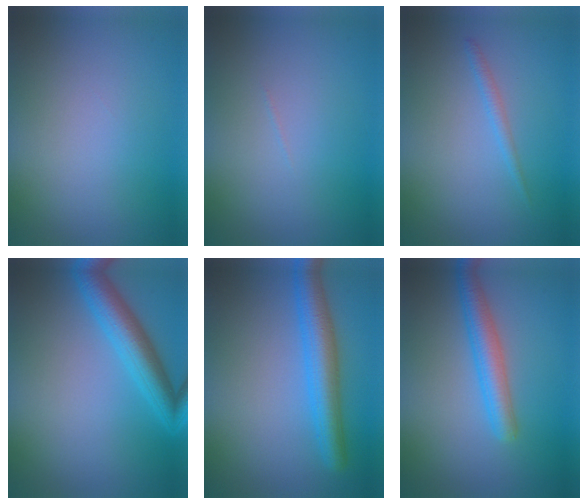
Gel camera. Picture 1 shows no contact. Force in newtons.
{"total": 0.0}
{"total": 1.0, "press": 1.0, "slide": 0.1}
{"total": 4.6, "press": 4.6, "slide": 0.1}
{"total": 4.8, "press": 4.8, "slide": 0.1}
{"total": 3.4, "press": 3.4, "slide": 0.2}